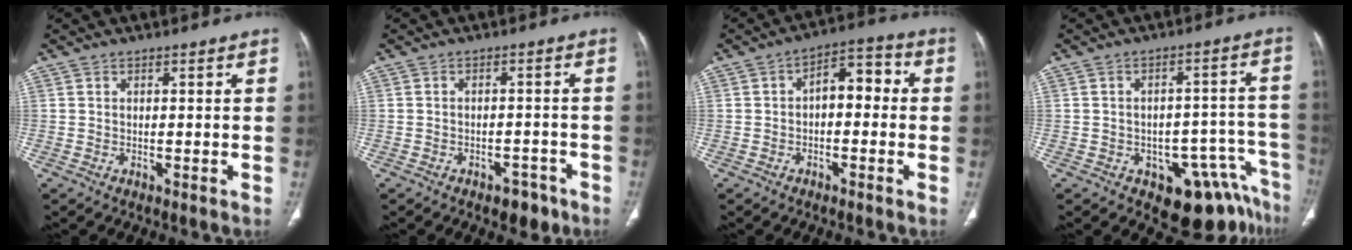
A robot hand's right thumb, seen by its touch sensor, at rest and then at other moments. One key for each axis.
{"total": 4.4, "fx": -2.9, "fy": 2.5, "fz": 2.2, "tx": -0.014, "ty": 0.019, "tz": -0.033}
{"total": 7.4, "fx": -0.1, "fy": 4.3, "fz": 6.0, "tx": -0.062, "ty": 0.034, "tz": -0.013}
{"total": 12.7, "fx": -8.4, "fy": 6.7, "fz": 6.8, "tx": -0.029, "ty": 0.084, "tz": -0.108}